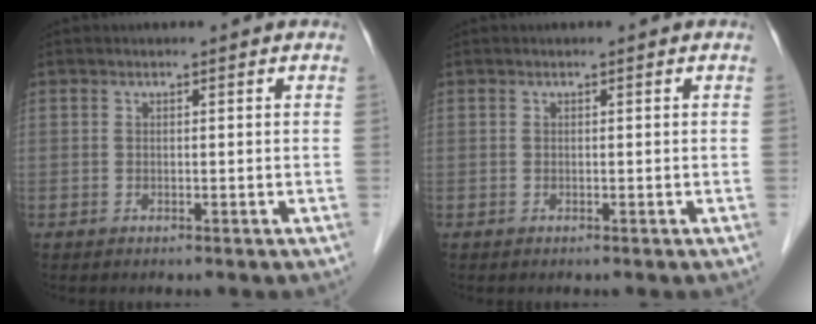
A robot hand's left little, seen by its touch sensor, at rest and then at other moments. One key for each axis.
{"total": 0.0}